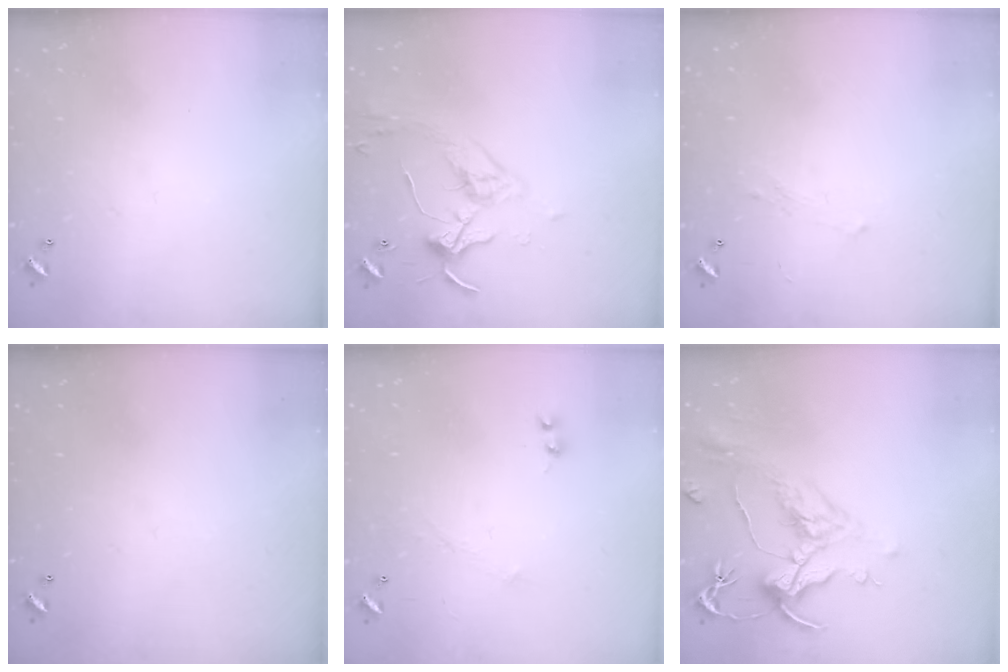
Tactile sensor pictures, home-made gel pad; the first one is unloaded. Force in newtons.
{"total": 3.3, "press": 3.3, "slide": 0.6}
{"total": 0.8, "press": 0.6, "slide": 0.6}
{"total": 0.0}
{"total": 0.0}
{"total": 1.6, "press": 0.8, "slide": 1.5}